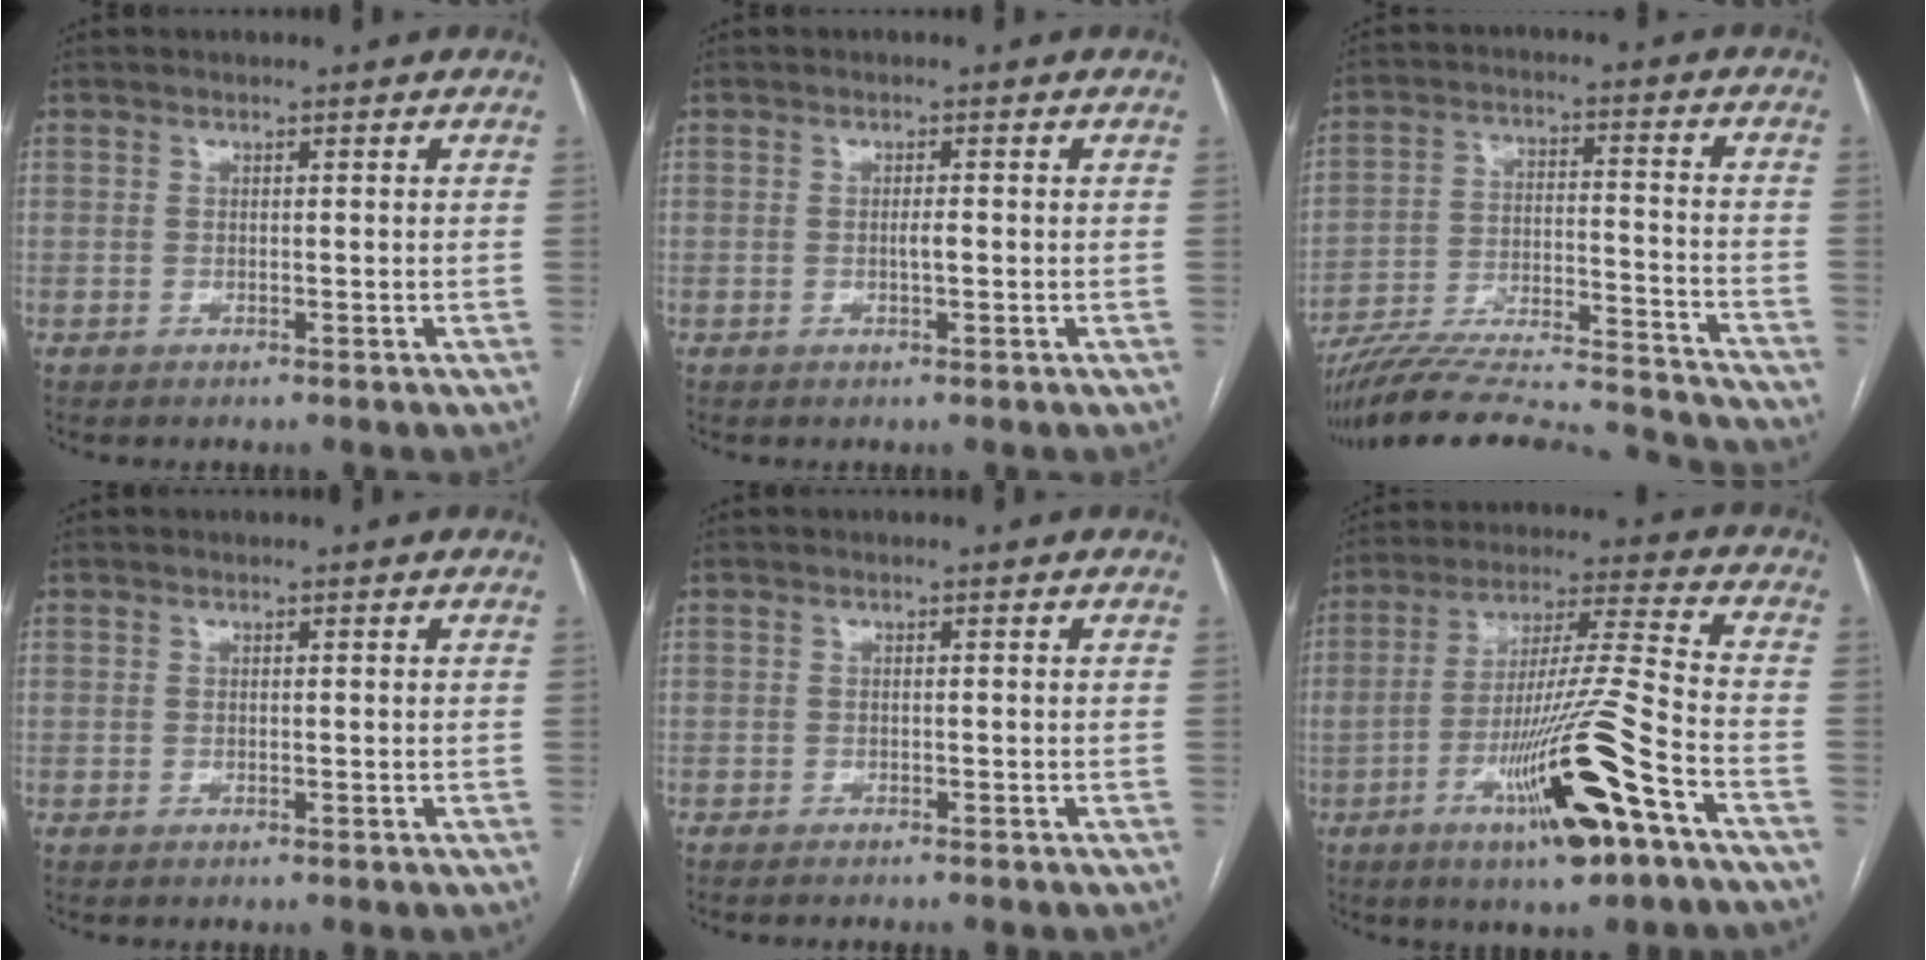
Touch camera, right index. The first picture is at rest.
{"total": 1.4, "force": [-0.3, 0.3, 1.3], "torque": [-0.024, 0.001, -0.005]}
{"total": 26.5, "force": [-24.6, 3.0, 9.5], "torque": [-0.136, -0.011, -0.360]}
{"total": 0.0}
{"total": 2.7, "force": [-2.5, 0.6, 0.9], "torque": [-0.010, -0.004, -0.029]}
{"total": 17.3, "force": [-8.0, 0.3, 15.4], "torque": [-0.281, -0.018, -0.135]}